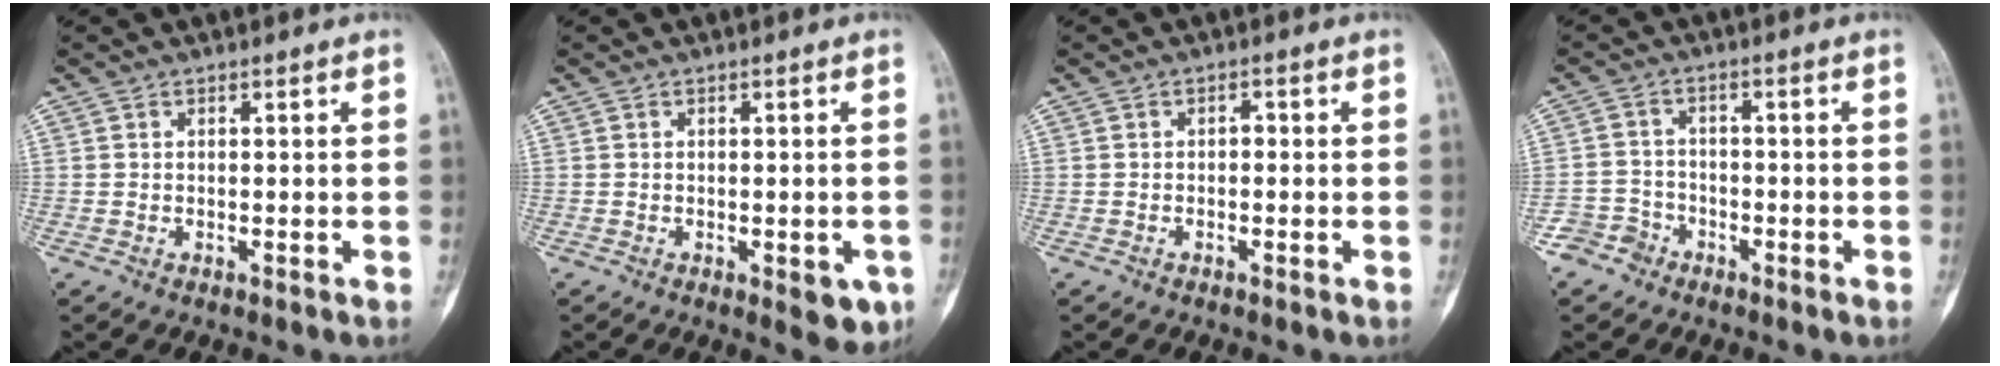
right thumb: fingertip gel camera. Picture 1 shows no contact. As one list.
[{"total": 4.9, "force": [-1.7, 2.1, 4.0], "torque": [-0.028, -0.003, -0.014]}, {"total": 1.1, "force": [-0.2, 0.7, 0.8], "torque": [-0.003, 0.005, -0.008]}, {"total": 4.2, "force": [-2.8, 3.1, -0.2], "torque": [0.026, 0.022, -0.059]}]